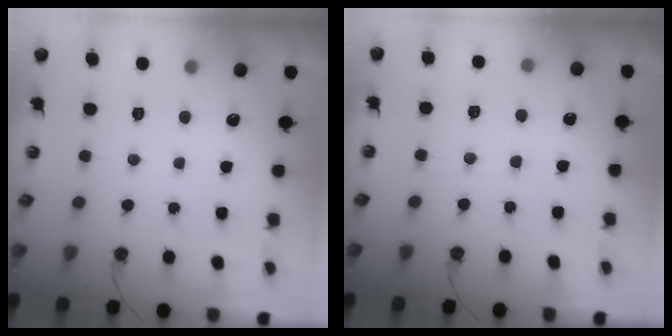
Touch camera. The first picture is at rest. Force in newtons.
{"total": 2.8, "press": 2.7, "slide": 0.4}